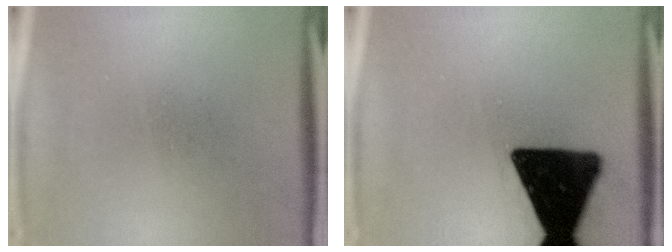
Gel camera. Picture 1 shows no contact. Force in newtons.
{"total": 20.1}